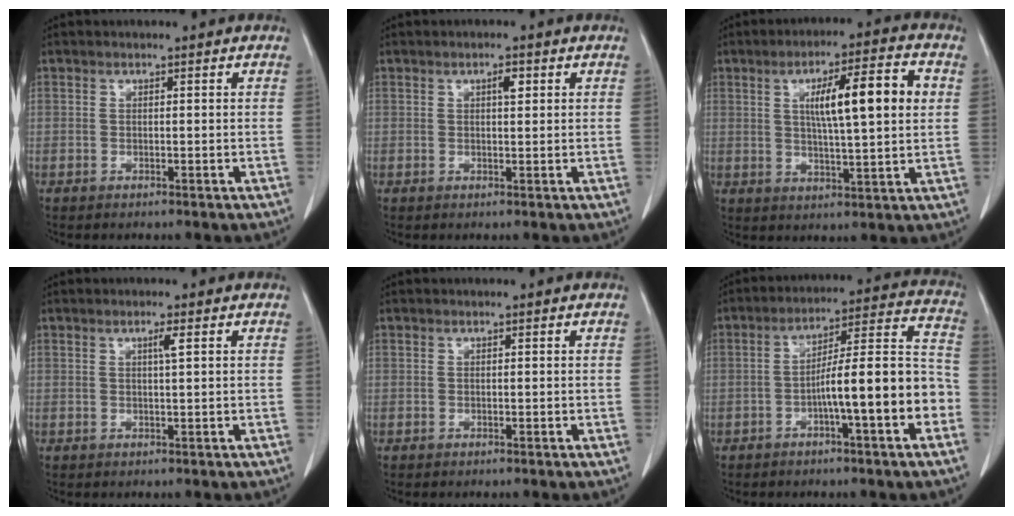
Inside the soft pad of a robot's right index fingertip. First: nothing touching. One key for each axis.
{"total": 1.7, "fx": 0.7, "fy": 0.5, "fz": 1.5, "tx": -0.026, "ty": 0.000, "tz": 0.010}
{"total": 11.9, "fx": 2.6, "fy": 1.2, "fz": 11.6, "tx": -0.181, "ty": 0.013, "tz": 0.042}
{"total": 1.4, "fx": 0.6, "fy": -0.2, "fz": 1.3, "tx": -0.025, "ty": -0.001, "tz": 0.010}
{"total": 0.0}
{"total": 13.5, "fx": -4.2, "fy": 1.0, "fz": 12.8, "tx": -0.190, "ty": 0.029, "tz": -0.065}